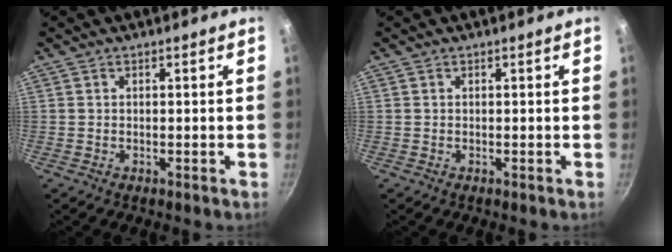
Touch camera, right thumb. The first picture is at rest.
{"total": 0.0}